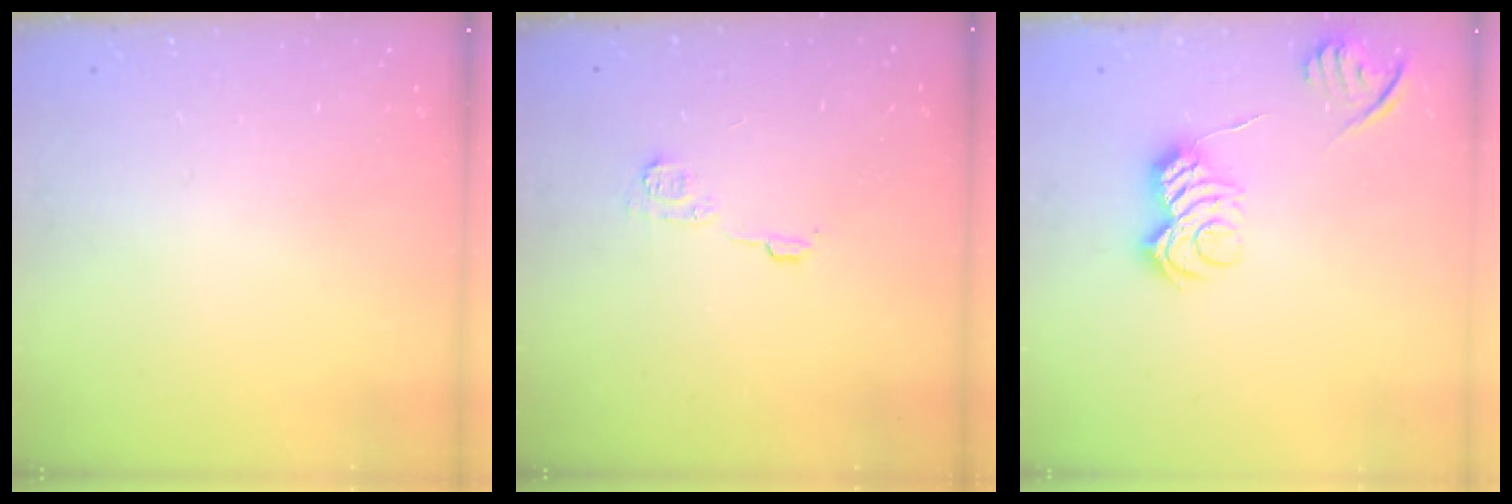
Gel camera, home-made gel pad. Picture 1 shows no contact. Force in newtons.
{"total": 6.0, "press": 6.0, "slide": 0.4}
{"total": 9.7, "press": 9.7, "slide": 0.4}